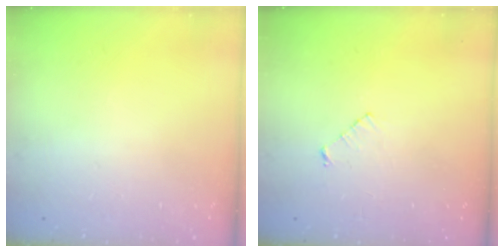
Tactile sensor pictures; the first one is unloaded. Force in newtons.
{"total": 3.5, "press": 3.4, "slide": 0.3}